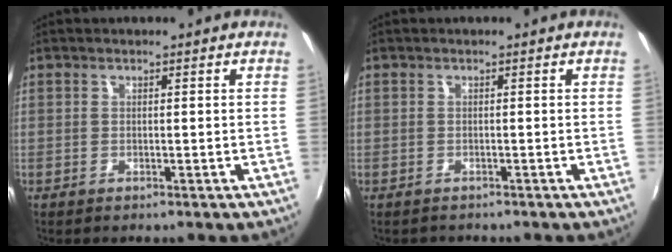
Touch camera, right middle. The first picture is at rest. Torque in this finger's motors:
{"motor_torque": [-0.36, -0.20, -0.29, -0.09]}